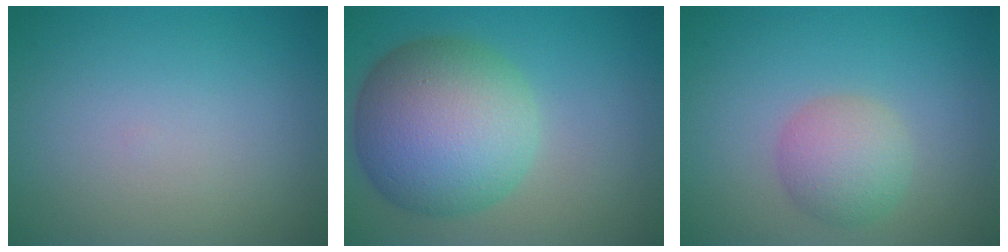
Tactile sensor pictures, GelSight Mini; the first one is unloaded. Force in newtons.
{"total": 11.0, "press": 11.0, "slide": 0.4}
{"total": 3.4, "press": 3.4, "slide": 0.0}